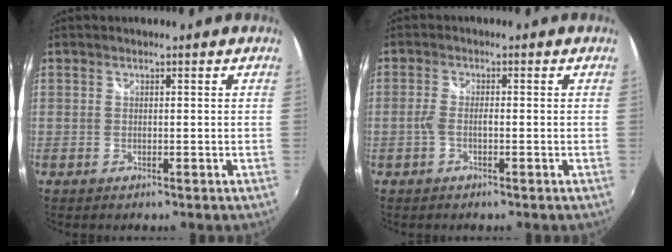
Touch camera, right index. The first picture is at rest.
{"total": 2.3, "force": [-0.9, 0.6, 2.1], "torque": [-0.047, 0.001, -0.020]}